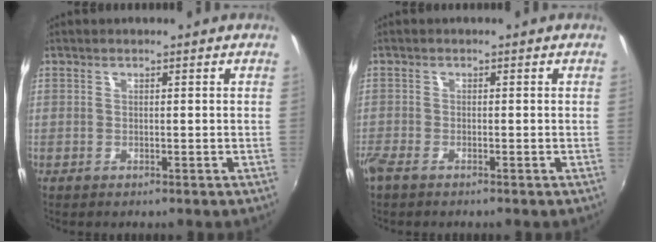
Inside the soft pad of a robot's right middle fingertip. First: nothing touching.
{"total": 2.7, "force": [-2.1, 0.7, 1.5], "torque": [-0.040, -0.010, -0.043]}